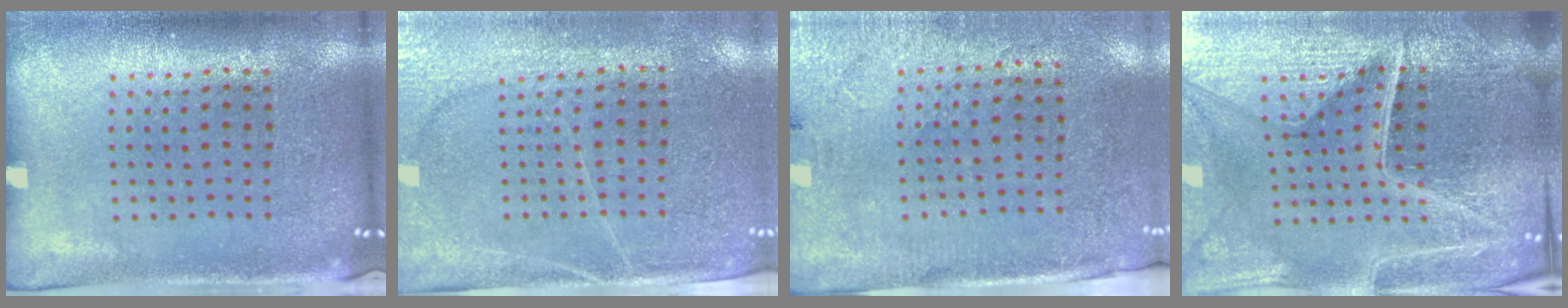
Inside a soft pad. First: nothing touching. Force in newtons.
{"total": 3.0, "press": 2.8, "slide": 1.2}
{"total": 2.7, "press": 2.3, "slide": 1.5}
{"total": 5.6, "press": 5.2, "slide": 2.0}